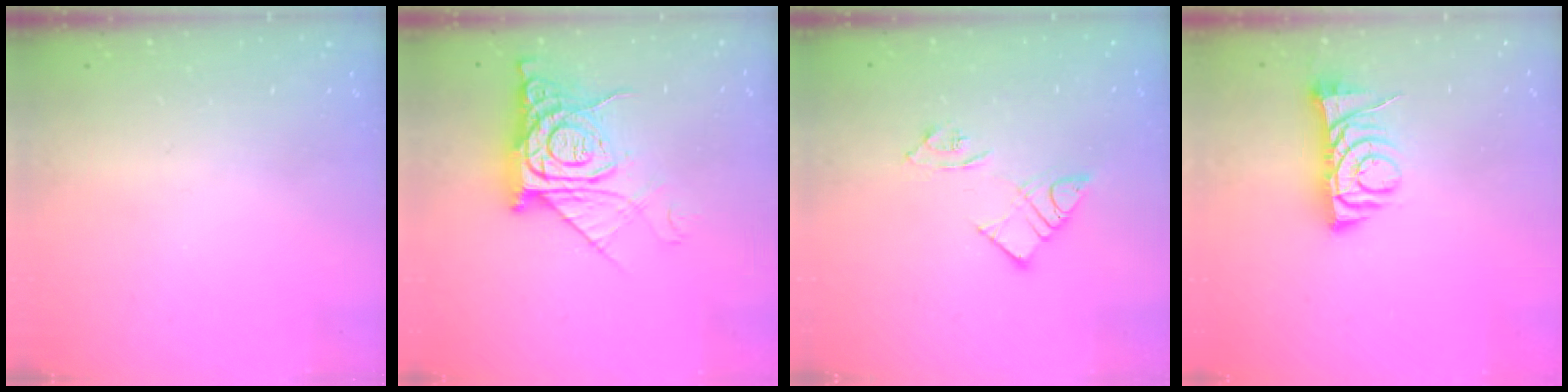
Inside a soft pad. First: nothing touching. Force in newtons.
{"total": 13.7, "press": 13.6, "slide": 1.5}
{"total": 8.4, "press": 8.4, "slide": 0.6}
{"total": 7.1, "press": 7.0, "slide": 0.9}